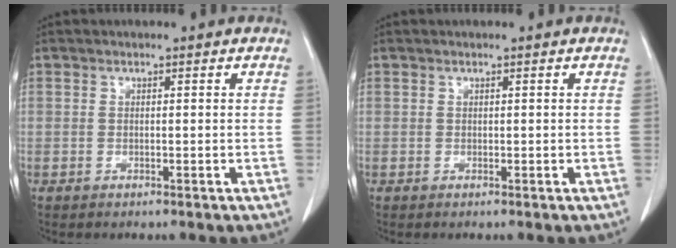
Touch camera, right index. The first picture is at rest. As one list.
[{"total": 0.0}]